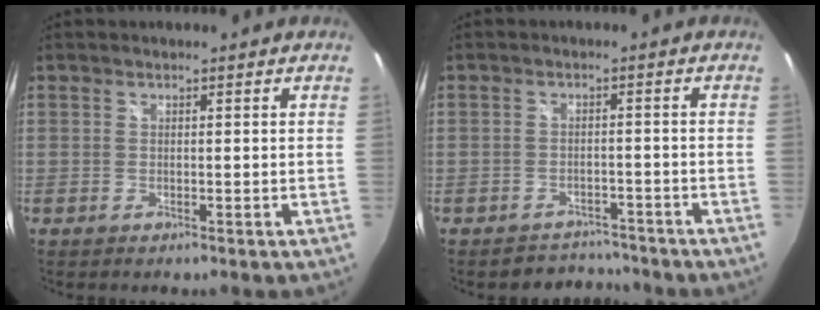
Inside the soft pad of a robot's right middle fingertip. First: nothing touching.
{"total": 4.5, "force": [-4.1, 1.6, -0.7], "torque": [0.005, 0.016, -0.065]}